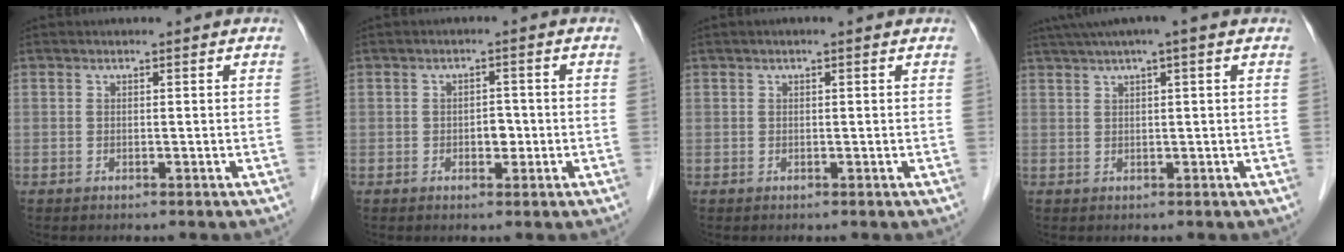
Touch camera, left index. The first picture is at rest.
{"total": 2.2, "force": [-0.6, 1.4, 1.6], "torque": [-0.020, 0.005, -0.006]}
{"total": 0.9, "force": [0.5, 0.1, 0.7], "torque": [-0.015, 0.012, 0.005]}
{"total": 6.3, "force": [4.2, -0.3, 4.7], "torque": [-0.080, 0.037, 0.070]}